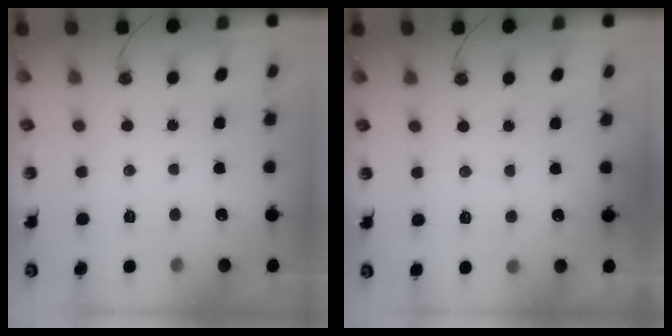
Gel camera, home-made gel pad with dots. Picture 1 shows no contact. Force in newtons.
{"total": 2.9, "press": 2.6, "slide": 1.2}